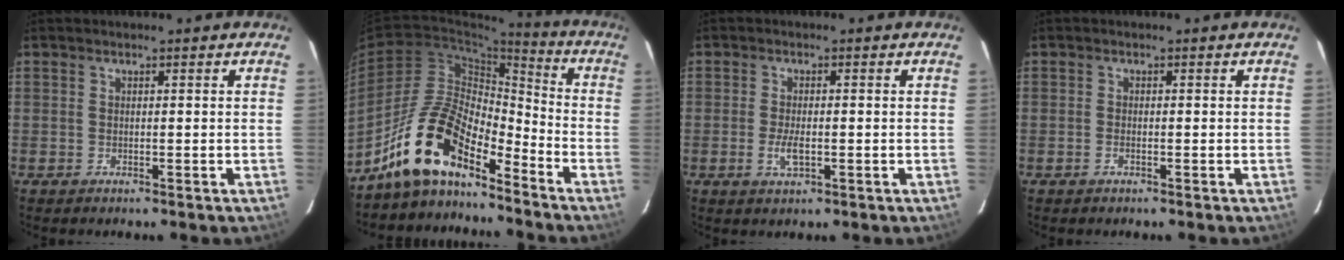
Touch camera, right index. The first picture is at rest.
{"total": 14.4, "force": [-11.3, 4.6, 7.7], "torque": [-0.146, 0.014, -0.219]}
{"total": 3.7, "force": [-1.0, 1.5, 3.2], "torque": [-0.067, -0.005, -0.019]}
{"total": 1.0, "force": [-0.5, 0.4, 0.7], "torque": [-0.017, 0.001, -0.010]}